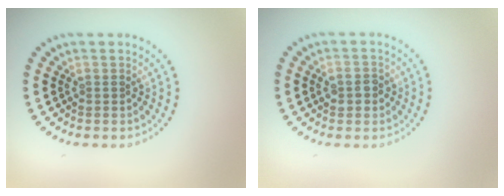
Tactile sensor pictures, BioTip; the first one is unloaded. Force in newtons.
{"total": 1.8, "press": 1.8, "slide": 0.1}